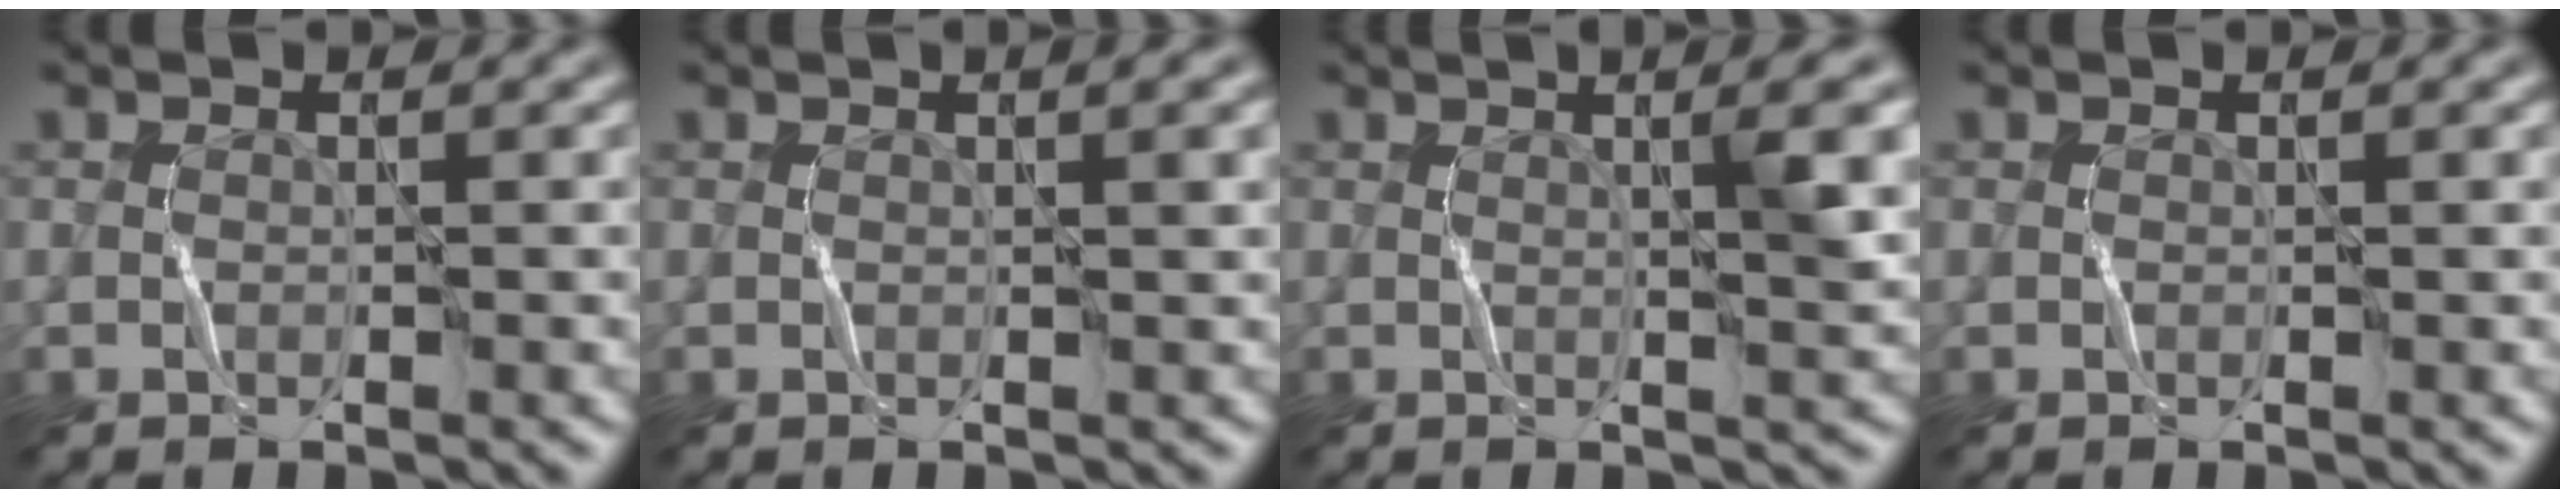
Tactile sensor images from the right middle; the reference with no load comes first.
{"total": 2.6, "force": [0.3, 0.9, 2.4], "torque": [-0.018, 0.009, 0.004]}
{"total": 4.7, "force": [0.7, 0.9, 4.5], "torque": [-0.058, 0.011, 0.017]}
{"total": 0.0}